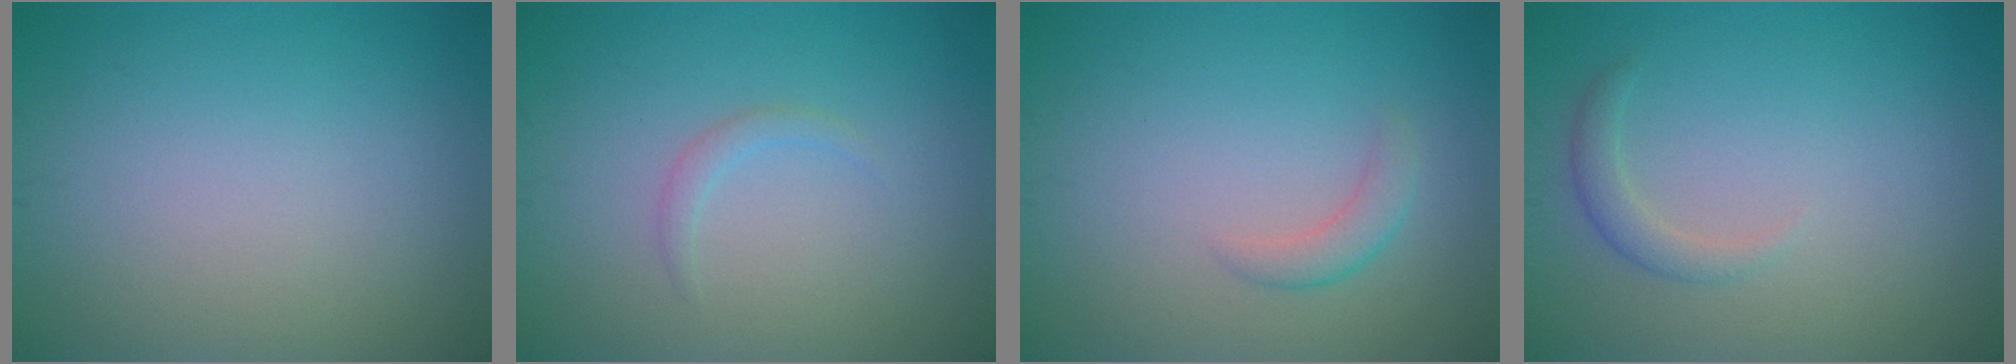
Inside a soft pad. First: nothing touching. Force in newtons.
{"total": 0.9, "press": 0.9, "slide": 0.1}
{"total": 1.5, "press": 1.5, "slide": 0.1}
{"total": 1.5, "press": 1.5, "slide": 0.1}